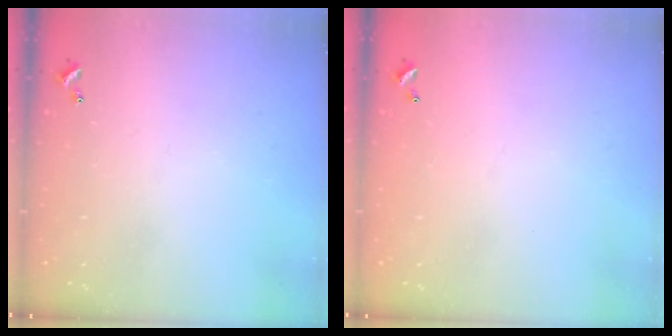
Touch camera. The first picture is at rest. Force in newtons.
{"total": 2.9, "press": 2.9, "slide": 0.1}